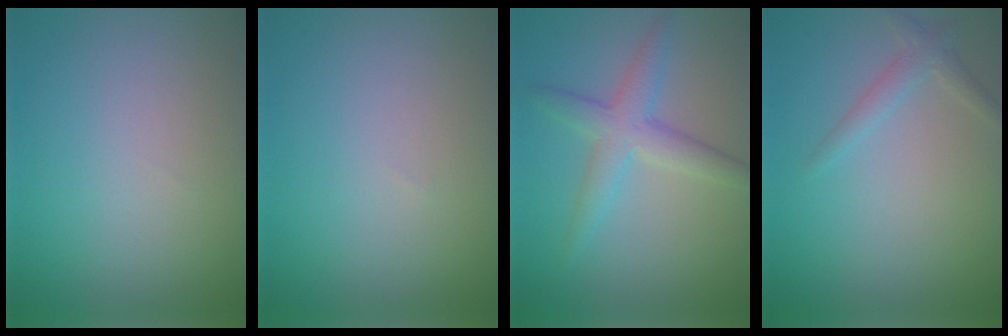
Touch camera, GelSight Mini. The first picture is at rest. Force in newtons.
{"total": 0.0}
{"total": 3.6, "press": 3.6, "slide": 0.1}
{"total": 1.5, "press": 1.5, "slide": 0.1}